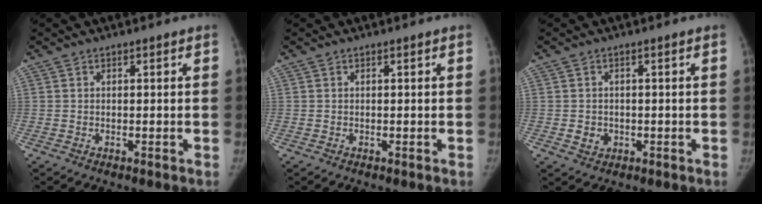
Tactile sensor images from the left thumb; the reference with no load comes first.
{"total": 0.0}
{"total": 2.4, "force": [-0.5, 2.2, 0.9], "torque": [-0.005, 0.004, -0.001]}